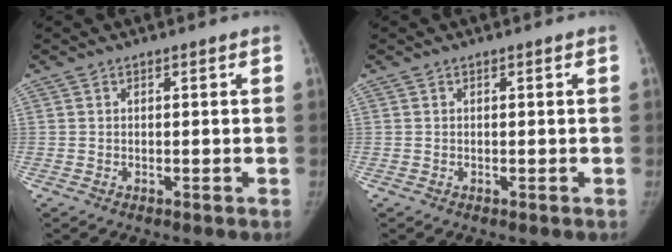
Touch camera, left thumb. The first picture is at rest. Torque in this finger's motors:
{"motor_torque": [0.00, 0.00, 0.15, 0.03, 0.01]}